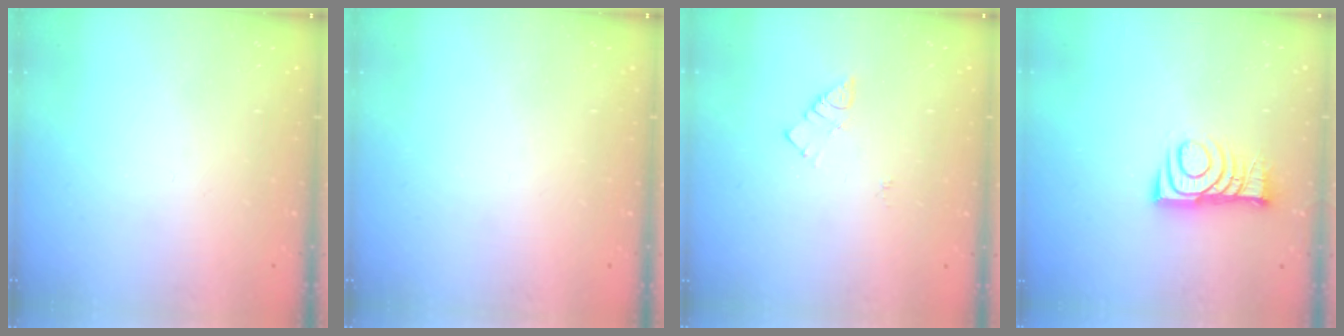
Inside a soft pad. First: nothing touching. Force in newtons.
{"total": 0.0}
{"total": 4.1, "press": 4.0, "slide": 0.7}
{"total": 8.7, "press": 8.7, "slide": 0.8}